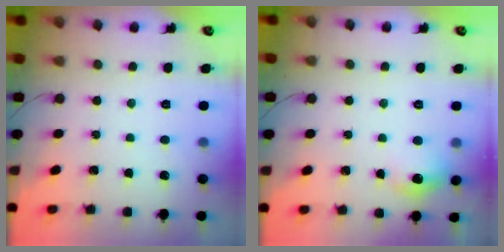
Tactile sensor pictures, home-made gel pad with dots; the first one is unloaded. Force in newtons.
{"total": 8.3, "press": 8.0, "slide": 2.0}